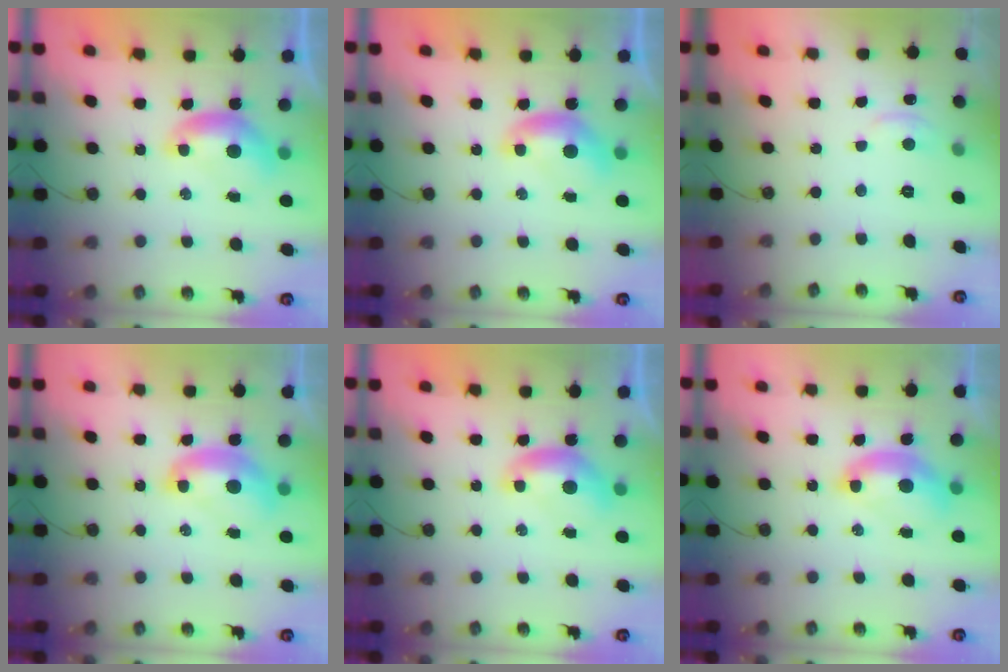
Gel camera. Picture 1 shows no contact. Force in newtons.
{"total": 0.0}
{"total": 1.8, "press": 1.7, "slide": 0.6}
{"total": 2.5, "press": 2.5, "slide": 0.3}
{"total": 0.0}
{"total": 2.5, "press": 2.5, "slide": 0.6}